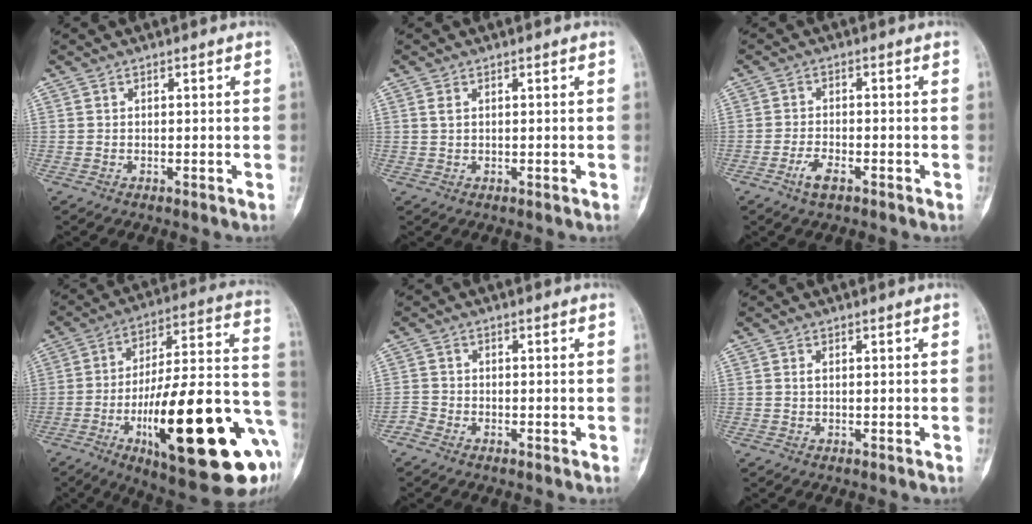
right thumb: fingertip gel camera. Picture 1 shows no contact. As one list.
[{"total": 1.3, "force": [0.5, 0.7, 1.0], "torque": [-0.024, 0.005, 0.013]}, {"total": 3.6, "force": [-2.1, 1.5, 2.5], "torque": [-0.054, 0.010, -0.040]}, {"total": 32.0, "force": [-10.6, 8.7, 29.0], "torque": [-0.396, 0.025, -0.153]}, {"total": 1.7, "force": [-1.4, 1.0, 0.3], "torque": [-0.008, 0.002, -0.034]}, {"total": 0.6, "force": [0.1, 0.3, 0.5], "torque": [-0.014, 0.000, 0.000]}]